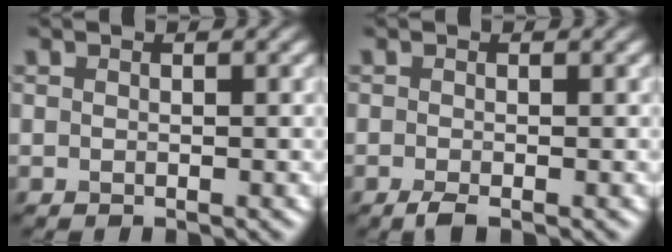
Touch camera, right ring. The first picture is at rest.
{"total": 1.2, "force": [-0.8, 0.2, 0.9], "torque": [-0.019, -0.003, -0.017]}